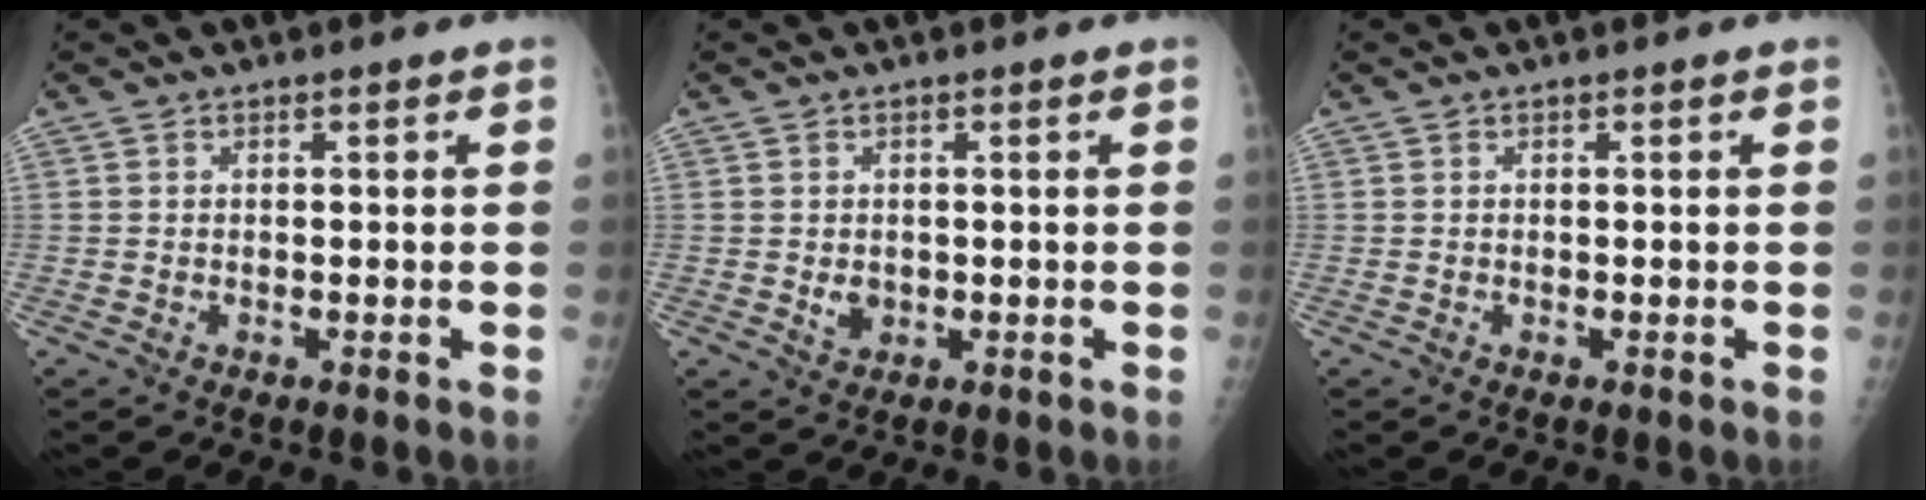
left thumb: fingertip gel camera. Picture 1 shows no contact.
{"total": 2.2, "force": [-0.1, 1.8, 1.3], "torque": [-0.013, -0.001, 0.006]}
{"total": 0.0}